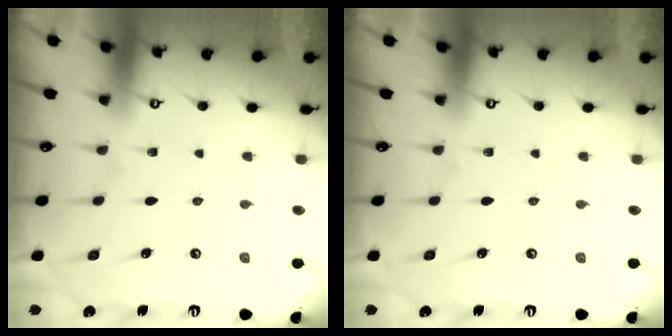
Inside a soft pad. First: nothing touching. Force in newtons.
{"total": 0.0}